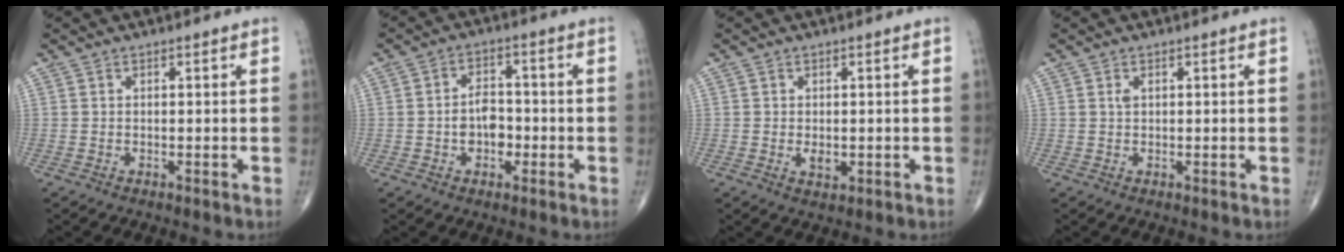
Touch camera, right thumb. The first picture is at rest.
{"total": 5.8, "force": [-1.3, 3.9, 4.1], "torque": [-0.051, 0.021, -0.024]}
{"total": 2.3, "force": [-0.3, 1.5, 1.8], "torque": [-0.025, -0.004, -0.001]}
{"total": 1.0, "force": [0.4, 0.6, 0.8], "torque": [-0.016, 0.004, 0.010]}